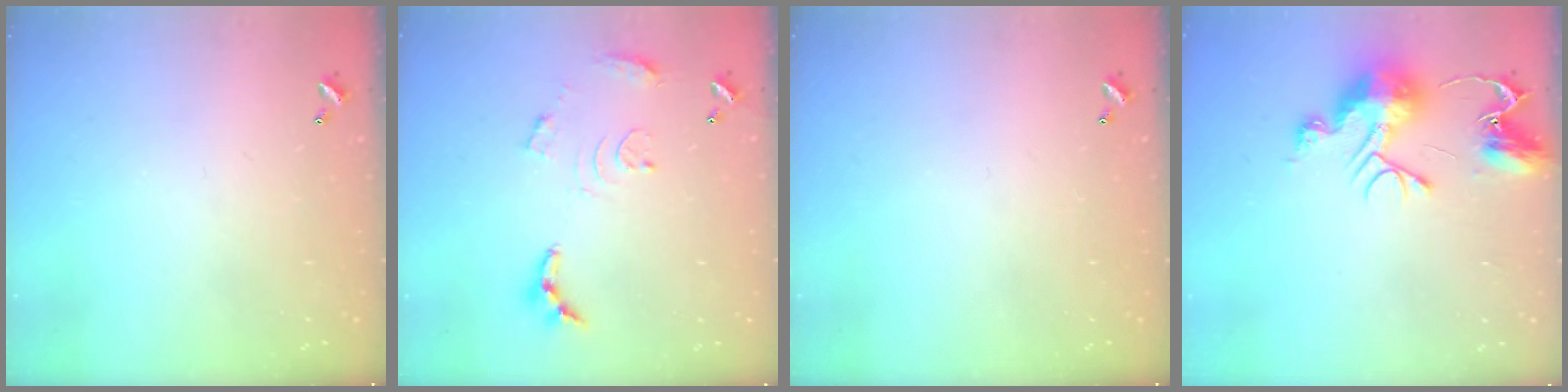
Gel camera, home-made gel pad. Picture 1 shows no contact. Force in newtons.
{"total": 10.6, "press": 10.6, "slide": 0.8}
{"total": 0.0}
{"total": 12.0, "press": 12.0, "slide": 1.1}